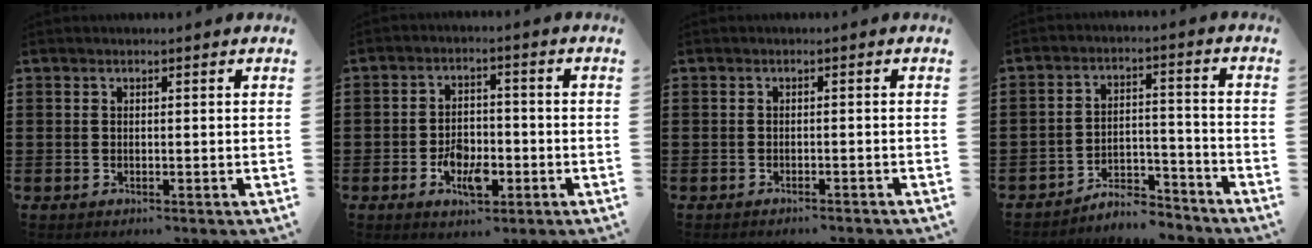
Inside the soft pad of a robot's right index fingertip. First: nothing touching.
{"total": 6.0, "force": [-2.2, 3.4, 4.4], "torque": [-0.079, 0.004, -0.042]}
{"total": 1.0, "force": [-0.9, -0.1, 0.0], "torque": [-0.004, 0.000, -0.019]}
{"total": 5.4, "force": [-5.2, 1.0, 0.9], "torque": [-0.015, 0.013, -0.103]}